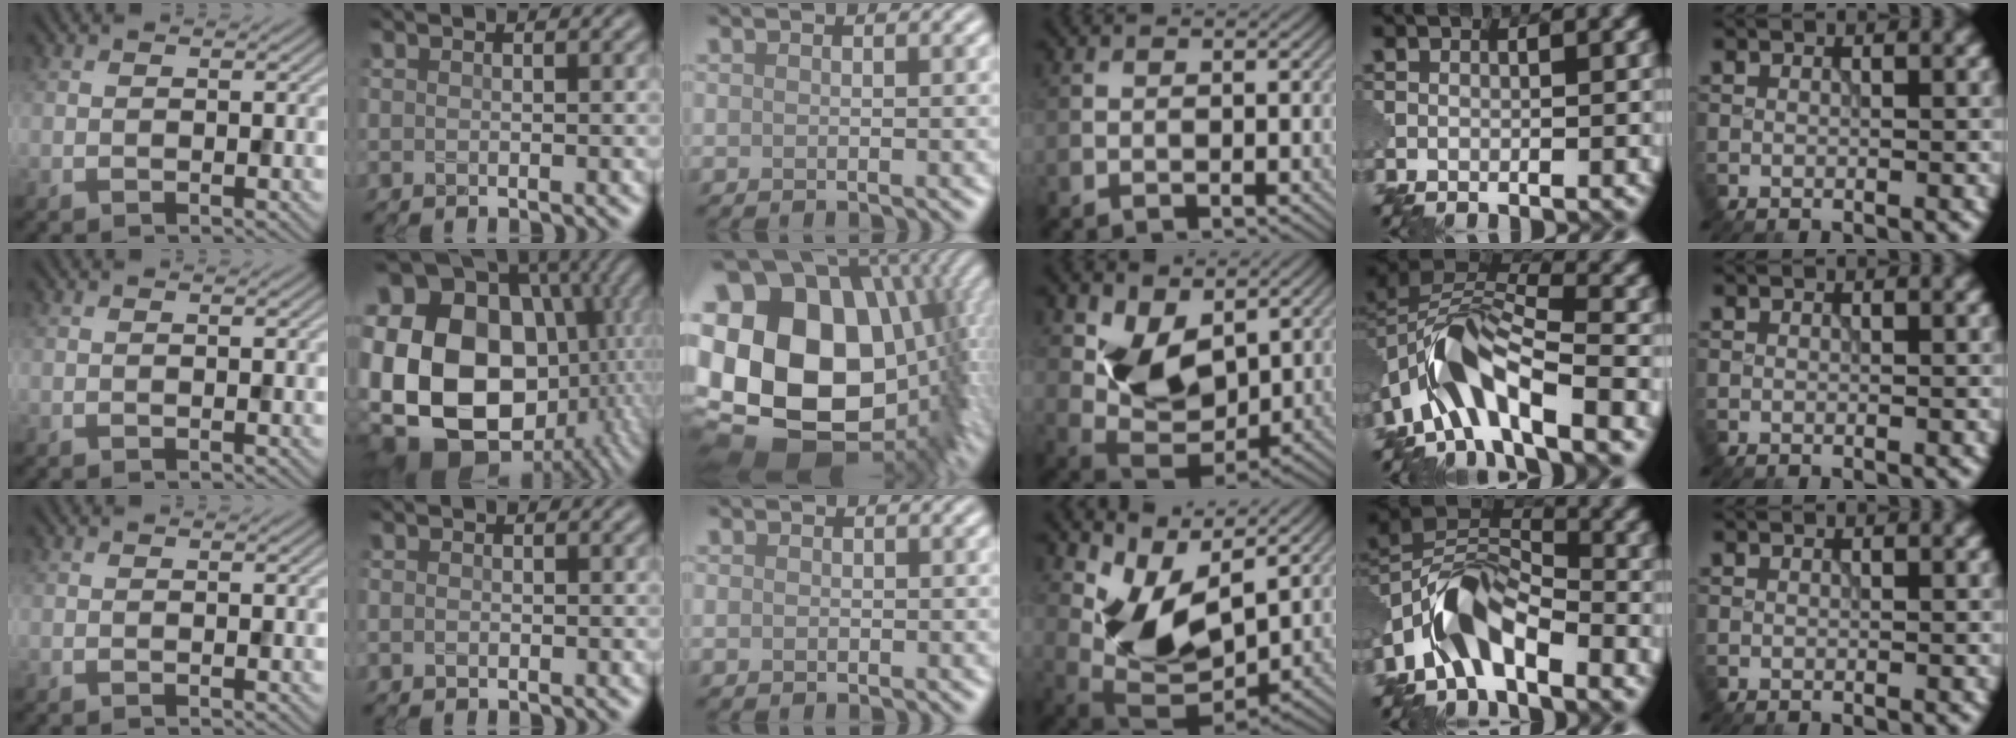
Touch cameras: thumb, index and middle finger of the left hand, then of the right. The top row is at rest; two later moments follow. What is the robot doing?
{"motion": "extract", "object": "pin"}